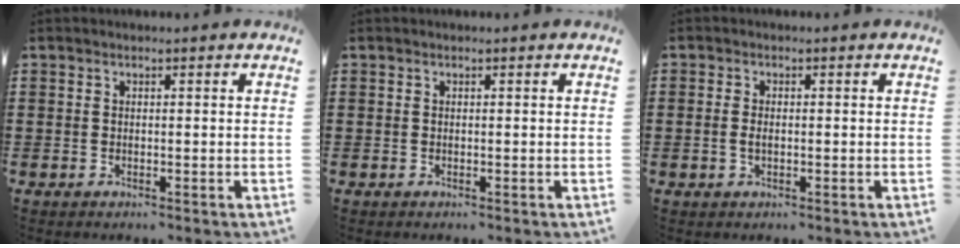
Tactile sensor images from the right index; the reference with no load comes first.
{"total": 0.0}
{"total": 1.4, "force": [-0.2, 0.6, 1.2], "torque": [-0.032, -0.002, -0.007]}